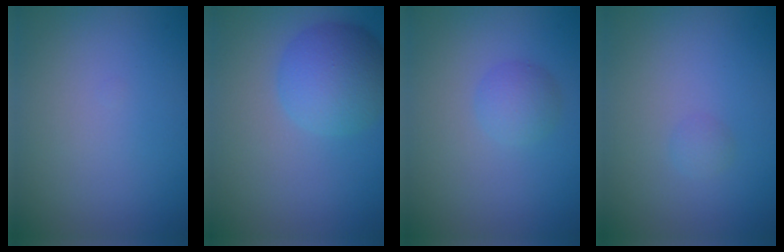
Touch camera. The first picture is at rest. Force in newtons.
{"total": 5.2, "press": 5.2, "slide": 0.2}
{"total": 1.9, "press": 1.9, "slide": 0.1}
{"total": 0.7, "press": 0.7, "slide": 0.0}